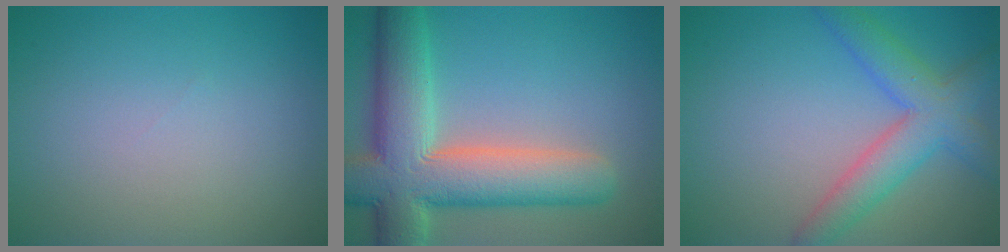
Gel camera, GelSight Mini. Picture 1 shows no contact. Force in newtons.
{"total": 11.1, "press": 11.0, "slide": 1.0}
{"total": 5.4, "press": 5.4, "slide": 0.2}